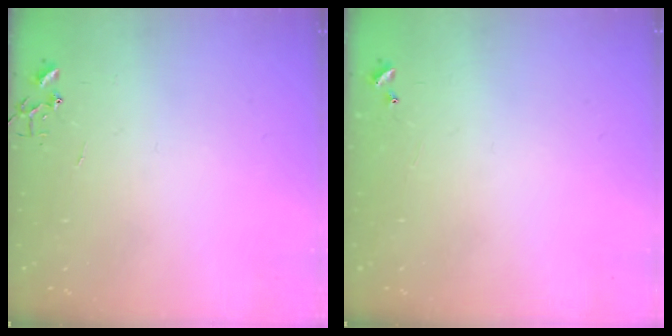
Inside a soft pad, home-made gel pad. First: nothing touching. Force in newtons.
{"total": 5.0, "press": 5.0, "slide": 0.6}